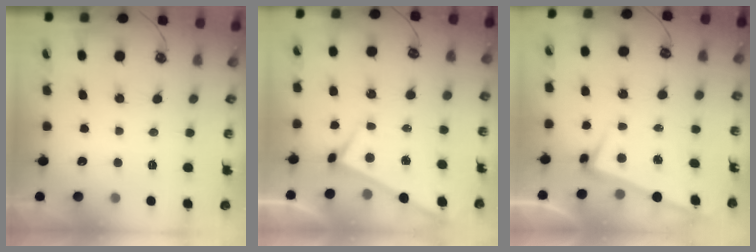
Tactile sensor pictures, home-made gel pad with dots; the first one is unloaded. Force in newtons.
{"total": 1.6, "press": 1.6, "slide": 0.1}
{"total": 3.3, "press": 3.1, "slide": 1.1}